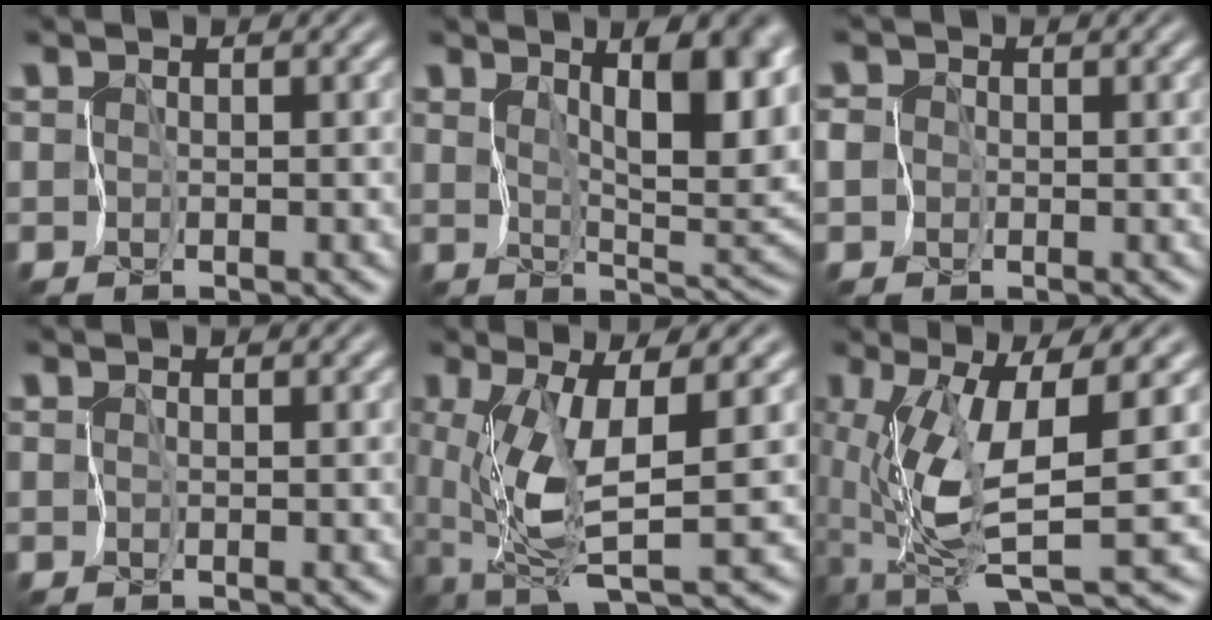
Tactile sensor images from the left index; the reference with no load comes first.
{"total": 8.7, "force": [3.8, 3.0, 7.3], "torque": [-0.088, -0.001, 0.054]}
{"total": 2.5, "force": [-0.1, 2.4, 0.9], "torque": [-0.013, 0.011, -0.015]}
{"total": 0.0}
{"total": 6.8, "force": [-0.6, 1.6, 6.6], "torque": [-0.138, -0.009, -0.011]}
{"total": 8.8, "force": [-1.6, 2.3, 8.4], "torque": [-0.172, -0.012, -0.028]}